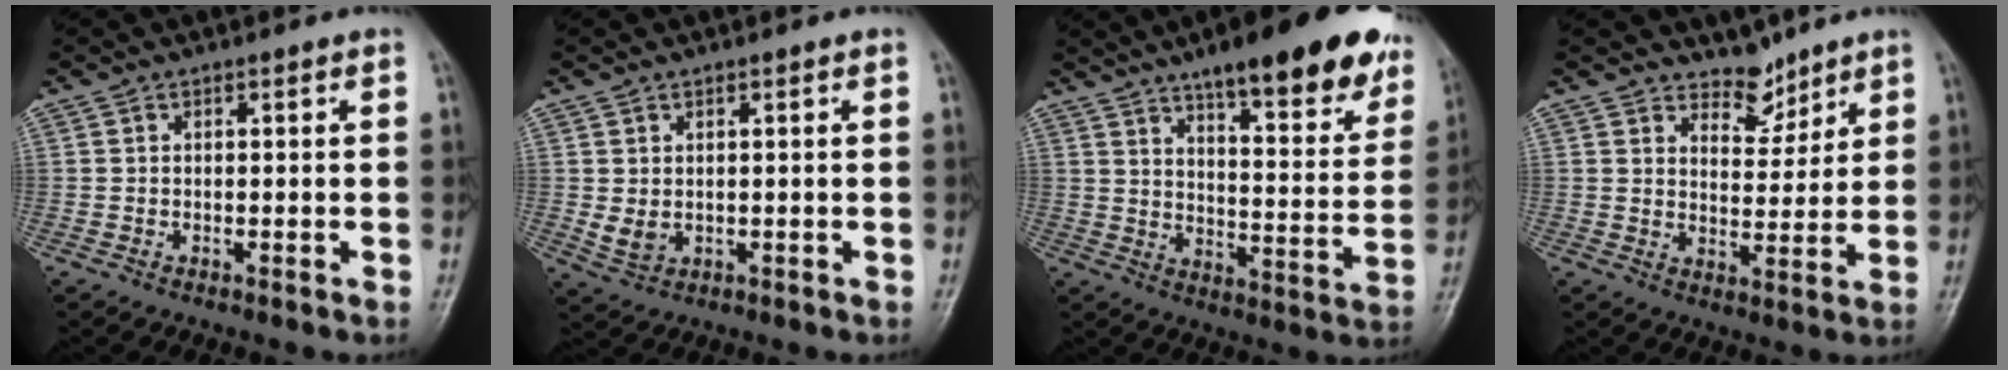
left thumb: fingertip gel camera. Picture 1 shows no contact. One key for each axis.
{"total": 3.1, "fx": 0.5, "fy": 2.0, "fz": 2.3, "tx": -0.034, "ty": -0.008, "tz": 0.019}
{"total": 23.1, "fx": 15.6, "fy": 6.2, "fz": 15.8, "tx": -0.174, "ty": -0.057, "tz": 0.212}
{"total": 5.4, "fx": 4.7, "fy": 2.5, "fz": 1.0, "tx": 0.012, "ty": -0.041, "tz": 0.081}